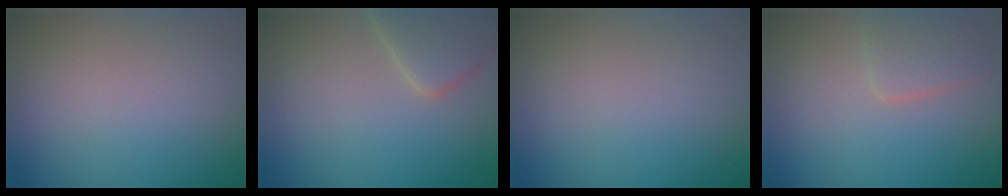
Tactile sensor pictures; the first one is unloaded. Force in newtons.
{"total": 2.9, "press": 2.9, "slide": 0.1}
{"total": 0.0}
{"total": 2.4, "press": 2.4, "slide": 0.1}